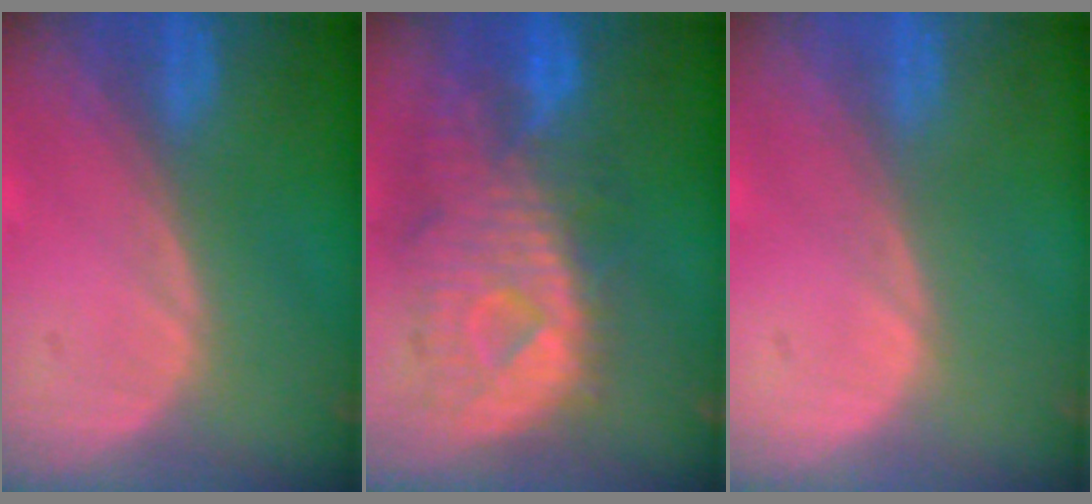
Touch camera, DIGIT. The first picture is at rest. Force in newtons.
{"total": 11.4, "press": 9.8, "slide": 5.8}
{"total": 0.0}